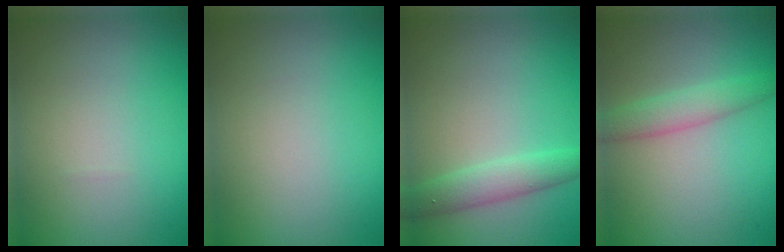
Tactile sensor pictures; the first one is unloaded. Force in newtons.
{"total": 0.0}
{"total": 3.0, "press": 3.0, "slide": 0.1}
{"total": 2.8, "press": 2.8, "slide": 0.1}